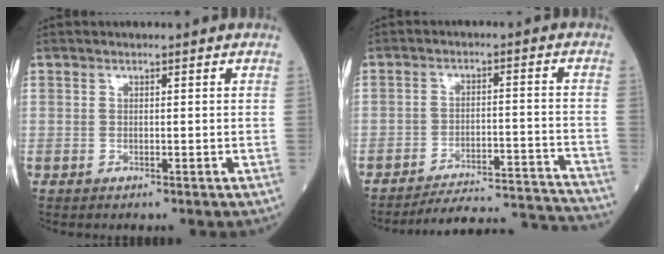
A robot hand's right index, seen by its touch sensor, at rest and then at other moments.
{"total": 17.2, "force": [-17.0, -0.7, 2.3], "torque": [-0.024, 0.008, -0.230]}